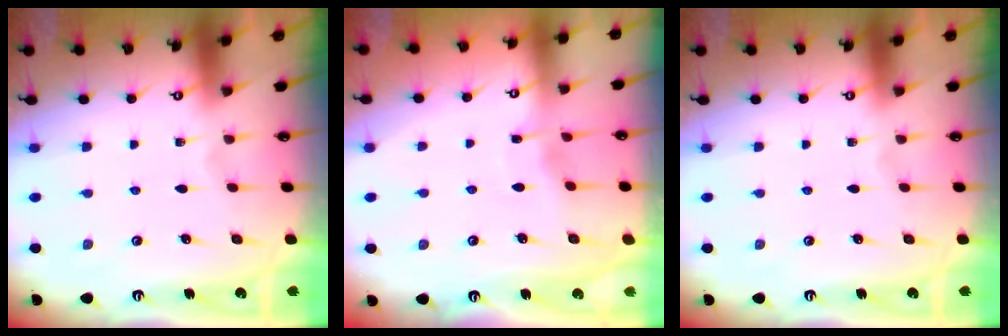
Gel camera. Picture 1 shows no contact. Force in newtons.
{"total": 2.9, "press": 2.9, "slide": 0.3}
{"total": 0.0}